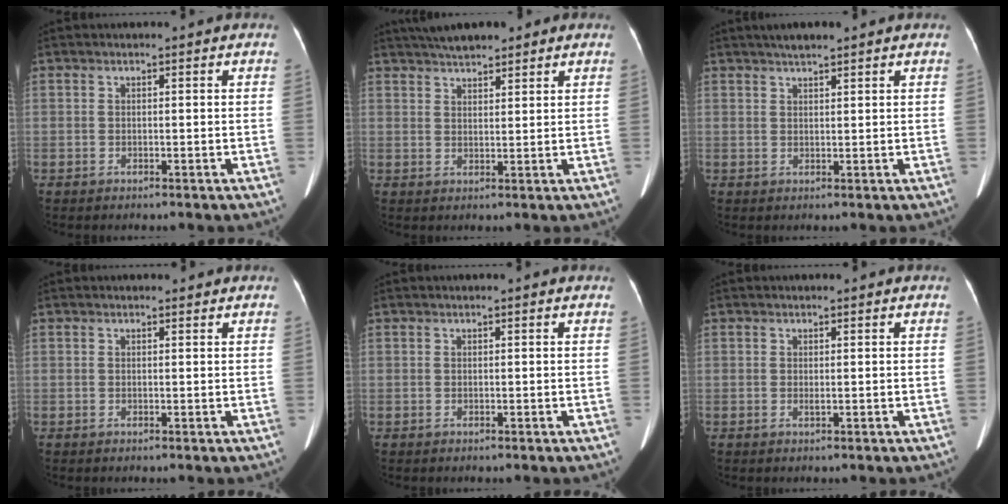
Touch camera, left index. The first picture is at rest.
{"total": 7.8, "force": [6.3, 2.1, 4.0], "torque": [-0.059, 0.027, 0.104]}
{"total": 3.5, "force": [2.9, 0.4, 2.0], "torque": [-0.034, 0.015, 0.049]}
{"total": 1.9, "force": [1.7, 0.6, 0.5], "torque": [-0.005, 0.008, 0.022]}
{"total": 1.5, "force": [1.3, 0.2, 0.5], "torque": [-0.010, 0.021, 0.017]}
{"total": 0.8, "force": [0.5, 0.2, 0.6], "torque": [-0.012, 0.002, 0.008]}